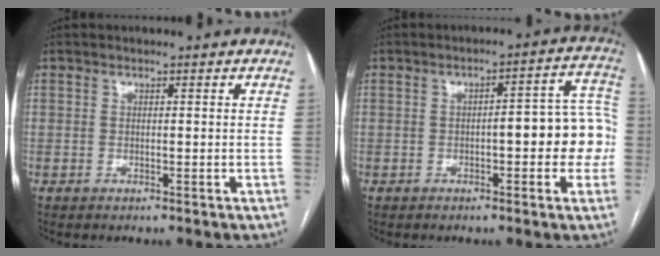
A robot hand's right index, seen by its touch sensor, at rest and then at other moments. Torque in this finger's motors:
{"motor_torque": [1.38, -0.27, 0.58, 0.10]}